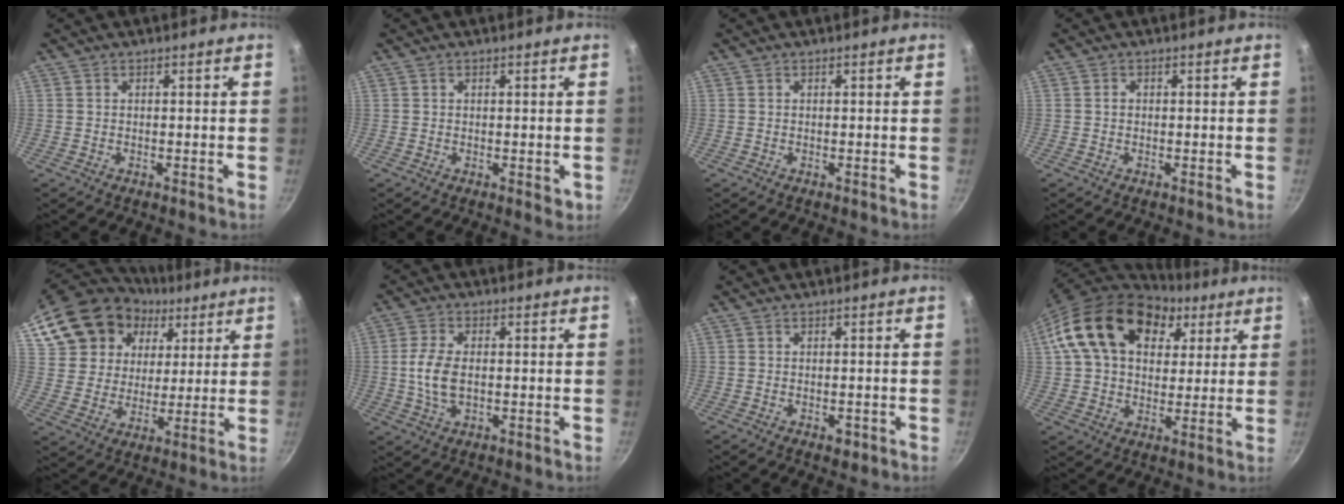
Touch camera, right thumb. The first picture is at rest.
{"total": 2.0, "force": [0.3, 1.3, 1.5], "torque": [-0.015, 0.000, 0.005]}
{"total": 0.0}
{"total": 0.6, "force": [-0.1, 0.6, 0.3], "torque": [-0.003, 0.003, -0.002]}
{"total": 20.5, "force": [9.5, 15.9, 8.7], "torque": [-0.160, 0.014, 0.174]}
{"total": 7.1, "force": [-0.2, 4.1, 5.9], "torque": [-0.117, 0.007, -0.005]}
{"total": 2.0, "force": [-0.8, 1.2, 1.4], "torque": [-0.017, 0.004, -0.010]}
{"total": 20.5, "force": [8.3, 14.0, 12.5], "torque": [-0.202, 0.002, 0.135]}